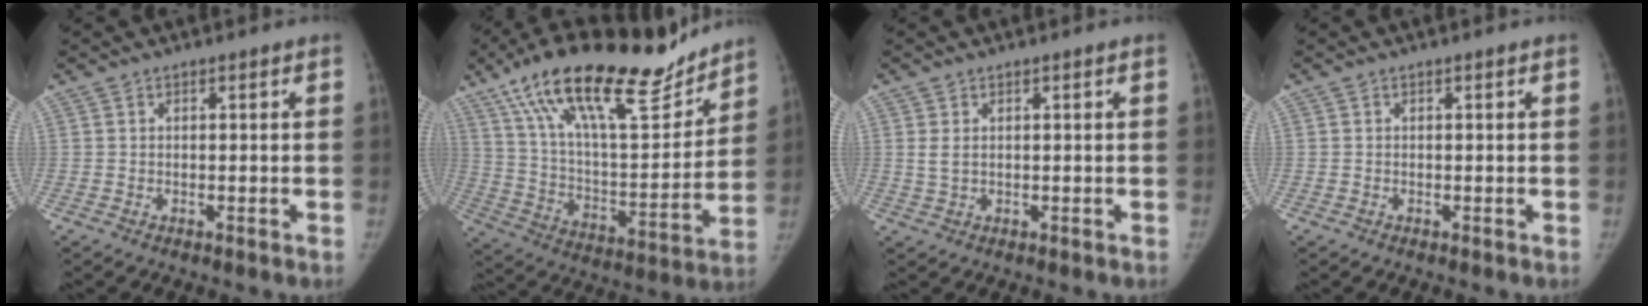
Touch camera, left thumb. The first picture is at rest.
{"total": 27.5, "force": [20.0, 8.7, 16.8], "torque": [-0.246, -0.059, 0.336]}
{"total": 2.1, "force": [0.5, 1.3, 1.5], "torque": [-0.031, 0.000, 0.015]}
{"total": 0.0}